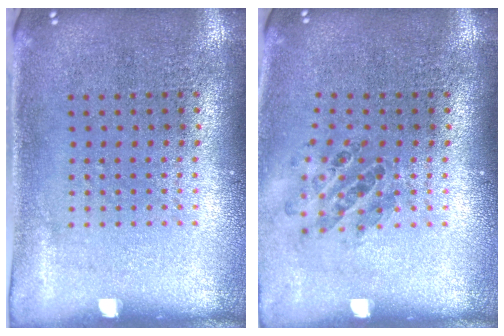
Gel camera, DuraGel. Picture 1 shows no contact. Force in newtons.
{"total": 0.9, "press": 0.9, "slide": 0.0}